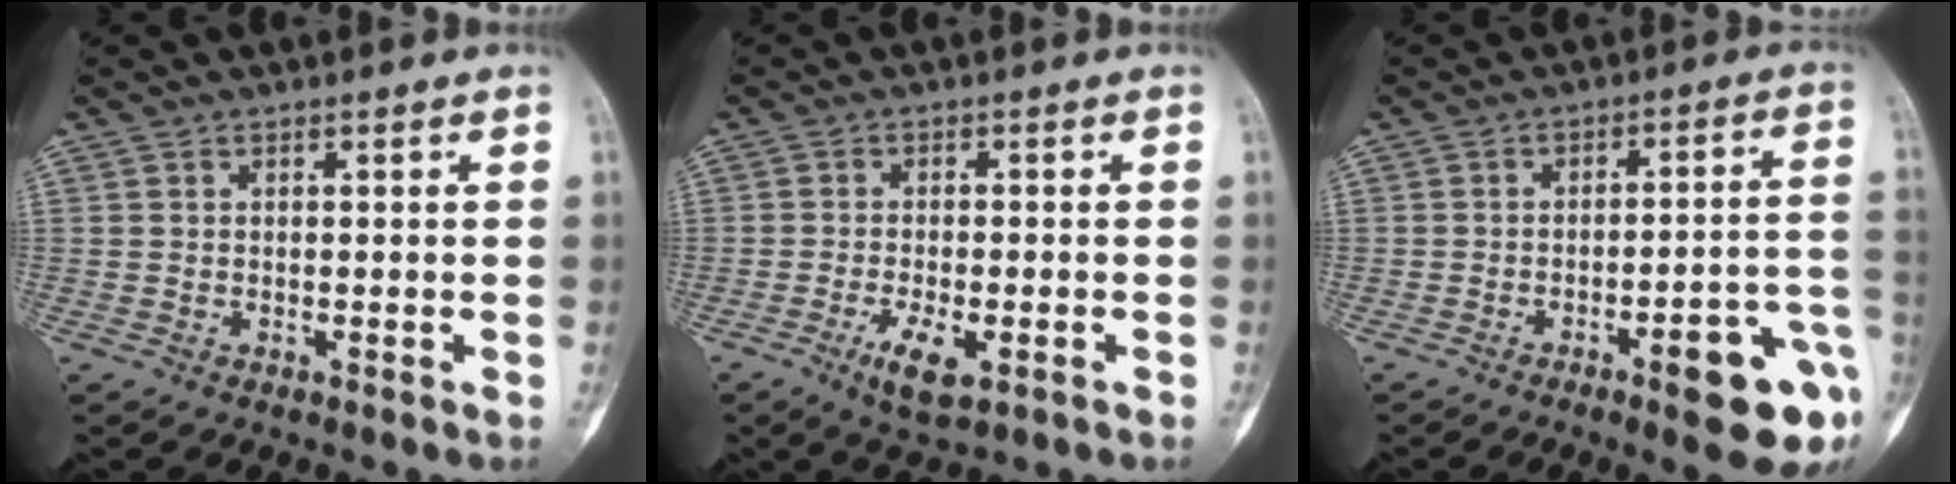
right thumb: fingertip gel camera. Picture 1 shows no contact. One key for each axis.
{"total": 5.8, "fx": -2.5, "fy": 2.1, "fz": 4.7, "tx": -0.085, "ty": -0.002, "tz": -0.038}
{"total": 13.5, "fx": -6.1, "fy": 3.3, "fz": 11.5, "tx": -0.122, "ty": 0.037, "tz": -0.071}